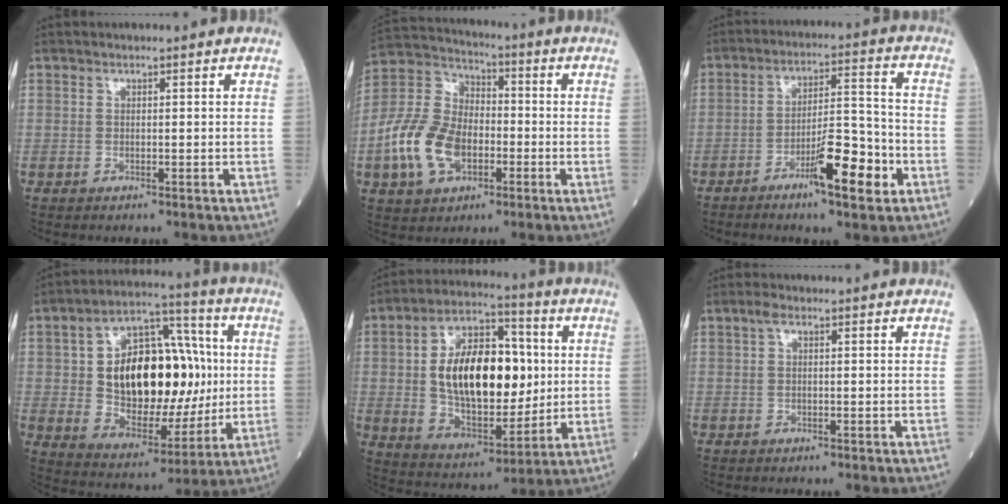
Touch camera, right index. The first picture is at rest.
{"total": 13.5, "force": [-3.9, 8.4, 9.8], "torque": [-0.232, 0.018, -0.069]}
{"total": 8.1, "force": [-3.8, 1.7, 6.9], "torque": [-0.112, 0.007, -0.057]}
{"total": 20.4, "force": [1.9, 10.8, 17.1], "torque": [-0.285, 0.036, 0.041]}
{"total": 18.6, "force": [2.0, 9.2, 16.0], "torque": [-0.289, 0.017, 0.038]}
{"total": 1.2, "force": [0.5, 0.4, 1.0], "torque": [-0.021, 0.010, 0.007]}